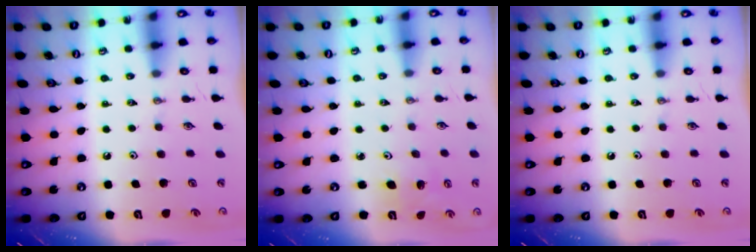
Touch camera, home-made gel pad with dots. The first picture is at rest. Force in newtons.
{"total": 2.5, "press": 2.5, "slide": 0.1}
{"total": 0.0}